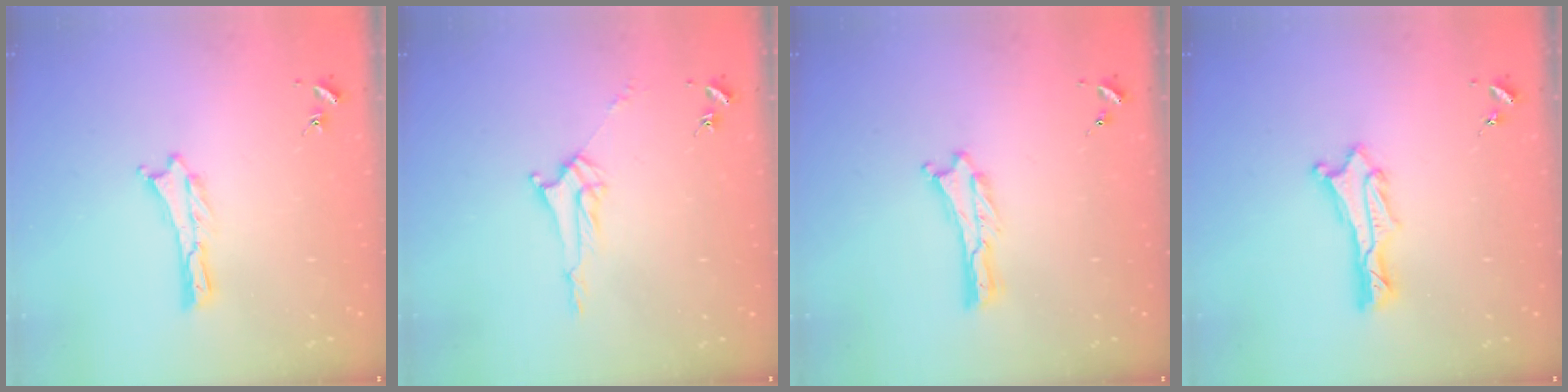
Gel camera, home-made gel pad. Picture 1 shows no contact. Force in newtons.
{"total": 3.0, "press": 3.0, "slide": 0.3}
{"total": 0.0}
{"total": 1.3, "press": 1.2, "slide": 0.1}